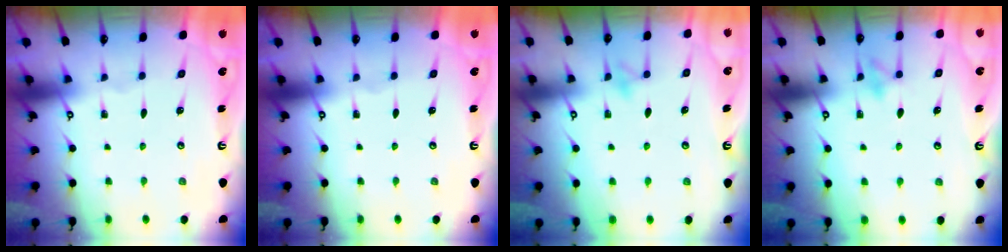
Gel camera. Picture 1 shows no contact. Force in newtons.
{"total": 0.0}
{"total": 7.6, "press": 7.5, "slide": 0.8}
{"total": 10.1, "press": 10.0, "slide": 1.4}